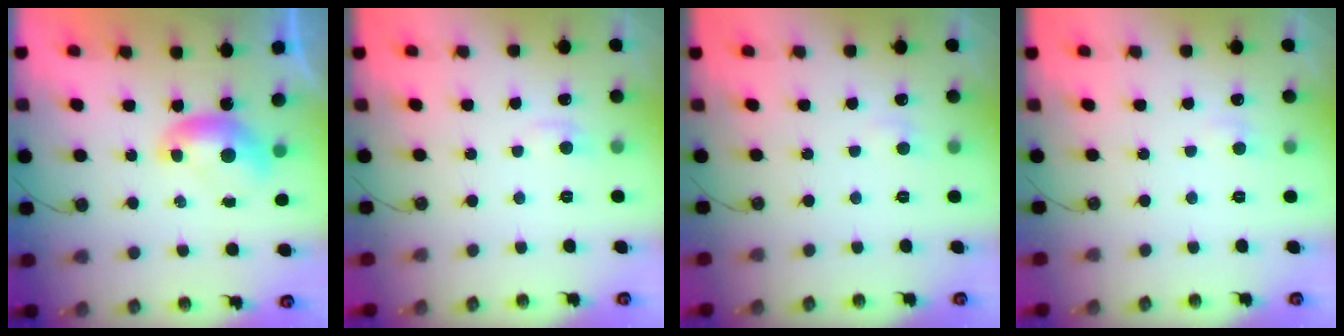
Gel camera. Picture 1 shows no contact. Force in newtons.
{"total": 1.1, "press": 0.8, "slide": 0.7}
{"total": 1.5, "press": 1.4, "slide": 0.6}
{"total": 1.5, "press": 1.4, "slide": 0.6}